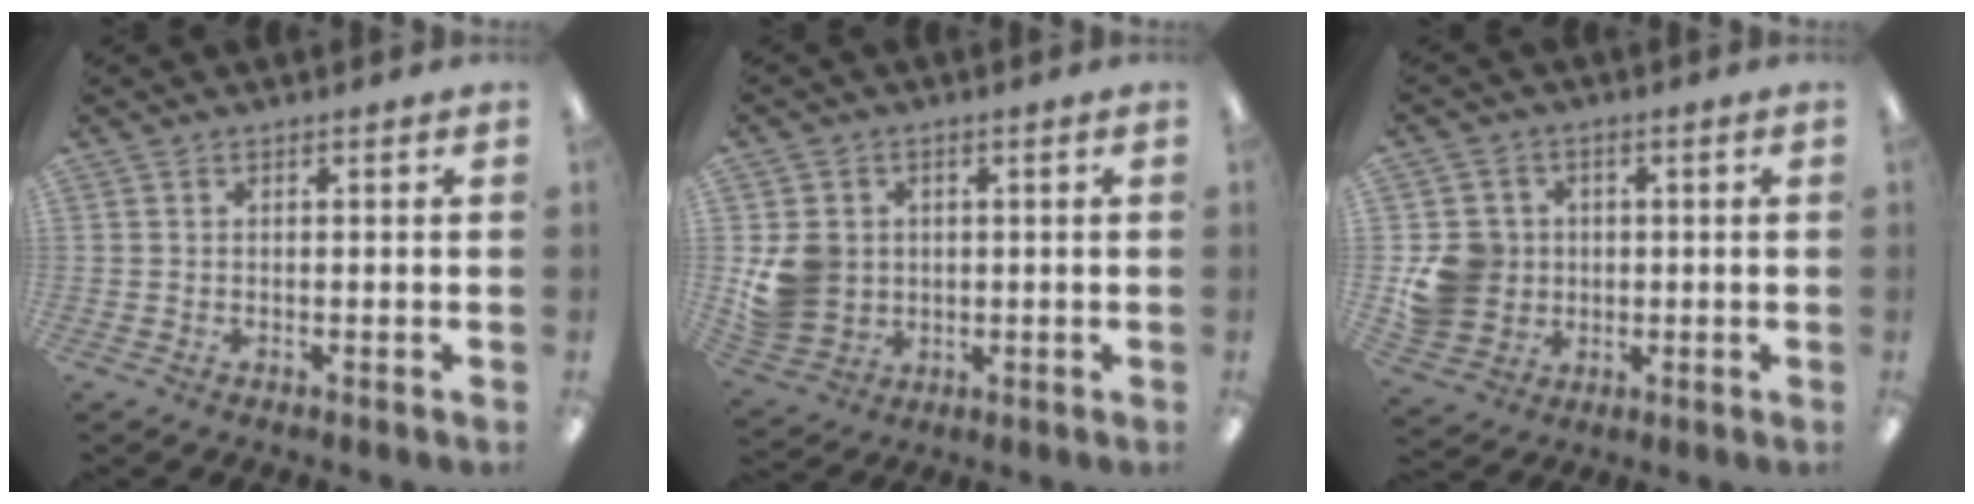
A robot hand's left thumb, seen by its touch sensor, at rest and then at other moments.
{"total": 8.4, "force": [0.7, 7.7, 3.2], "torque": [-0.061, 0.010, 0.021]}
{"total": 9.5, "force": [0.2, 9.1, 2.8], "torque": [-0.067, 0.010, 0.012]}